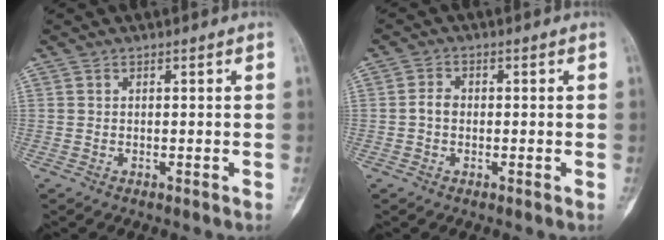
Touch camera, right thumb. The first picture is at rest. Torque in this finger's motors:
{"motor_torque": [0.53, 0.45, 0.19, -0.19, 0.11]}